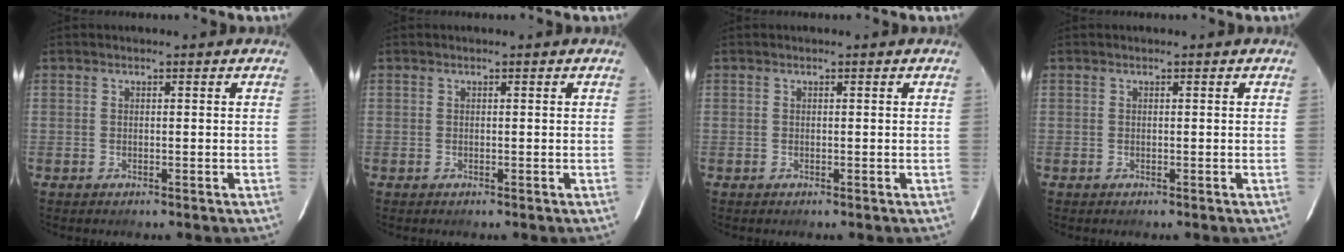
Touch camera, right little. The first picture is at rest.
{"total": 0.0}
{"total": 0.0}
{"total": 0.0}